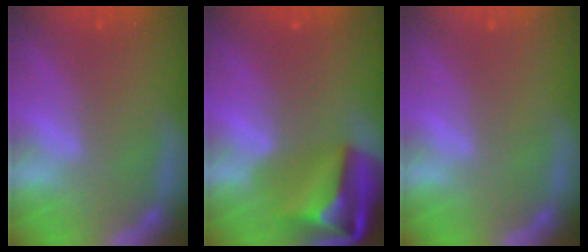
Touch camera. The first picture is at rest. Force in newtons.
{"total": 10.1}
{"total": 0.0}